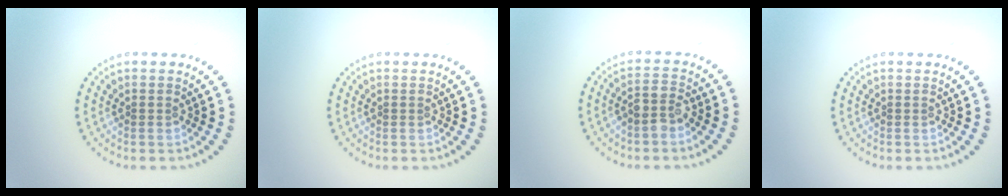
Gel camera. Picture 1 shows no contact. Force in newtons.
{"total": 0.0}
{"total": 2.3, "press": 2.1, "slide": 1.0}
{"total": 0.0}